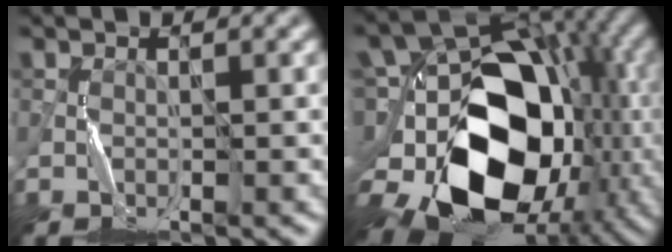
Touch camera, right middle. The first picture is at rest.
{"total": 16.8, "force": [-4.4, 11.9, 11.0], "torque": [-0.172, -0.004, -0.085]}